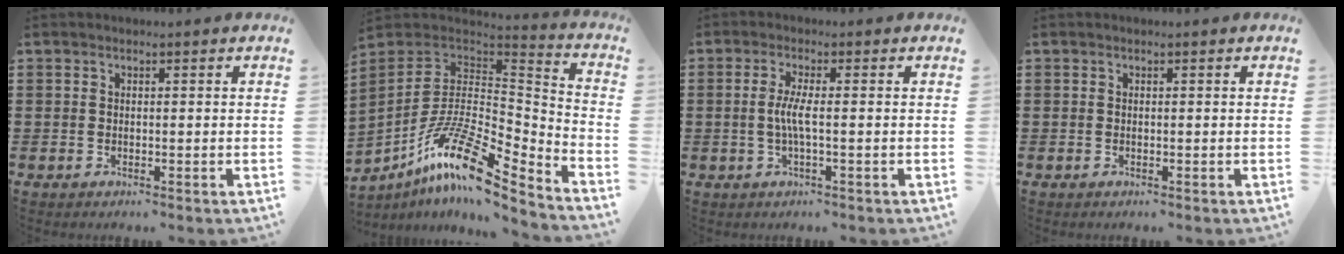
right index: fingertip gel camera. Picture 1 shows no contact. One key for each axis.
{"total": 15.1, "fx": -8.9, "fy": 4.4, "fz": 11.4, "tx": -0.226, "ty": 0.009, "tz": -0.166}
{"total": 3.3, "fx": -0.4, "fy": 0.0, "fz": 3.3, "tx": -0.076, "ty": -0.010, "tz": -0.014}
{"total": 0.0}